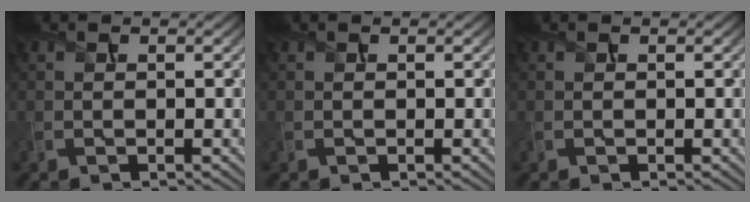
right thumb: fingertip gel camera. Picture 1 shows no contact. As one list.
[{"total": 0.0}, {"total": 0.0}]